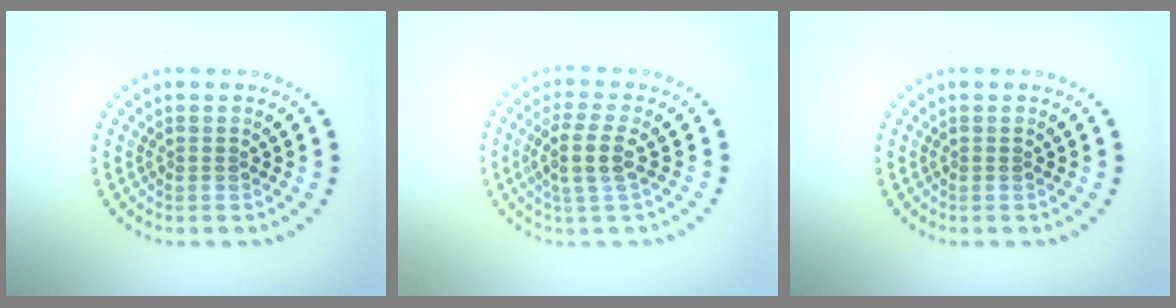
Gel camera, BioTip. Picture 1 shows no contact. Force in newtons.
{"total": 2.8, "press": 2.3, "slide": 1.6}
{"total": 0.0}